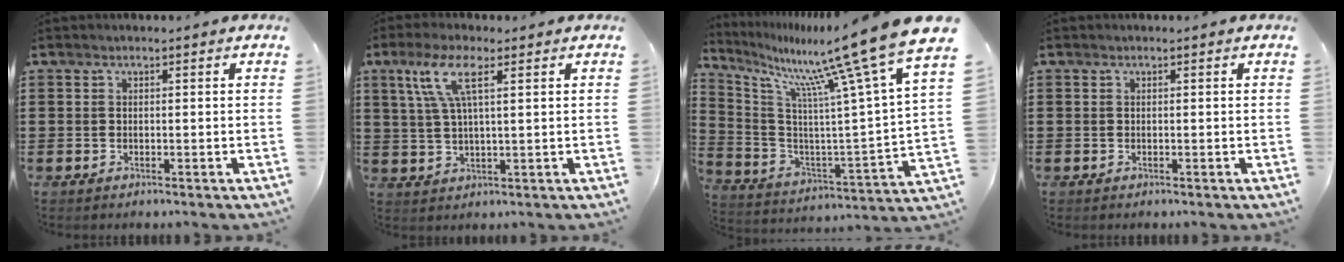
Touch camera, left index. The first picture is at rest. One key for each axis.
{"total": 7.1, "fx": 3.2, "fy": 1.7, "fz": 6.1, "tx": -0.136, "ty": 0.003, "tz": 0.052}
{"total": 15.4, "fx": 12.2, "fy": -0.1, "fz": 9.4, "tx": -0.197, "ty": -0.090, "tz": 0.188}
{"total": 0.0}